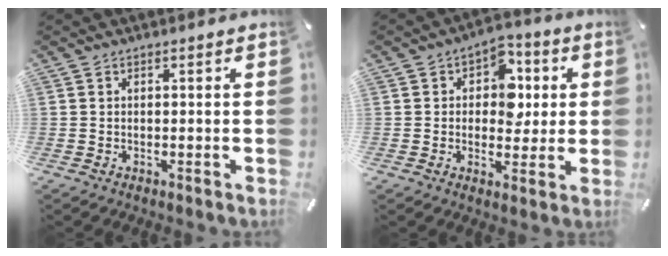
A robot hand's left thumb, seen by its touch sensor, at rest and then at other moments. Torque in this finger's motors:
{"motor_torque": [1.06, 1.74, 0.62, -0.44, 0.04]}